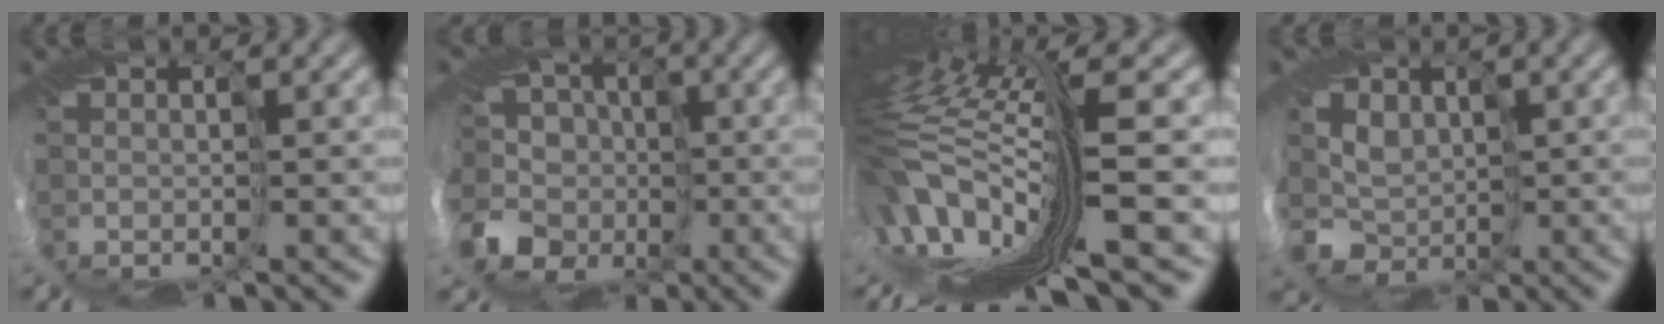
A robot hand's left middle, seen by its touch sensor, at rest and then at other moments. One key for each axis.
{"total": 11.7, "fx": -2.6, "fy": 10.4, "fz": 4.7, "tx": -0.121, "ty": 0.014, "tz": -0.076}
{"total": 15.3, "fx": -1.3, "fy": 3.9, "fz": 14.8, "tx": -0.291, "ty": -0.058, "tz": 0.009}
{"total": 3.2, "fx": -0.3, "fy": 3.1, "fz": 0.5, "tx": -0.004, "ty": -0.010, "tz": -0.018}